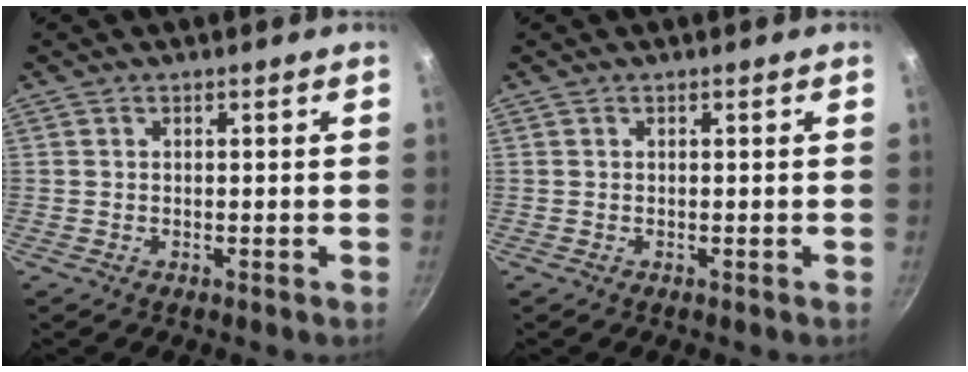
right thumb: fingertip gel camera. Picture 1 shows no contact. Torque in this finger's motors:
{"motor_torque": [-0.06, 0.05, 0.00, 0.00, 0.01]}